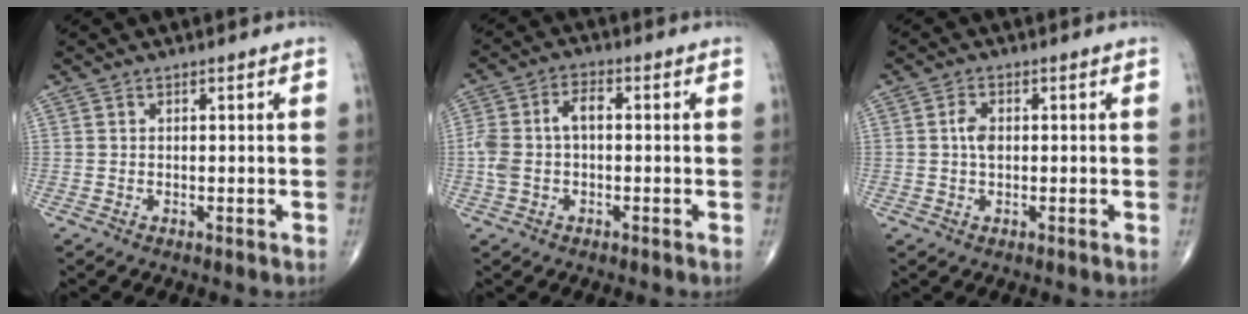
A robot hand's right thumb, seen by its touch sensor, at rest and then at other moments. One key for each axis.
{"total": 7.4, "fx": -0.1, "fy": 4.3, "fz": 6.0, "tx": -0.140, "ty": 0.029, "tz": -0.003}
{"total": 2.9, "fx": 0.2, "fy": 1.7, "fz": 2.3, "tx": -0.043, "ty": 0.003, "tz": 0.000}